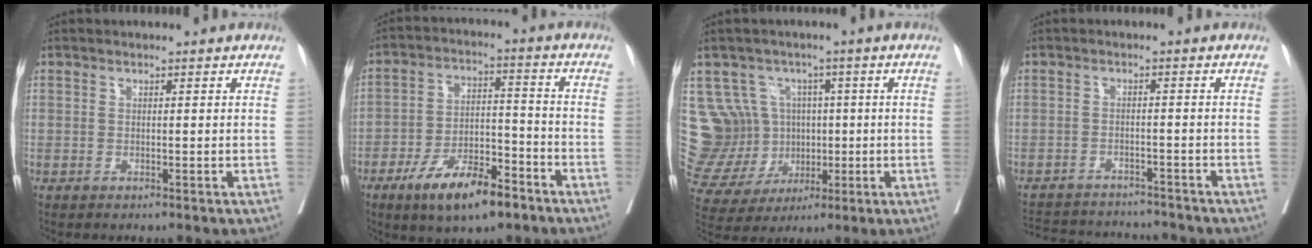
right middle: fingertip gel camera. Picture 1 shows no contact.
{"total": 11.8, "force": [-7.5, 4.0, 8.1], "torque": [-0.135, 0.001, -0.128]}
{"total": 10.4, "force": [1.2, 10.1, 2.3], "torque": [-0.052, 0.044, 0.051]}
{"total": 11.8, "force": [-11.3, 2.1, 2.6], "torque": [-0.050, 0.009, -0.155]}